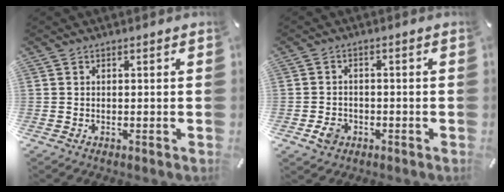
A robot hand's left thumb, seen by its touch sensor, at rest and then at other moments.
{"total": 4.0, "force": [-1.6, 3.2, 1.6], "torque": [-0.039, 0.002, -0.032]}